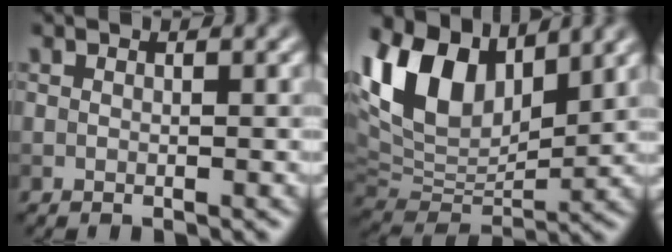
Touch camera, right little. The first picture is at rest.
{"total": 11.5, "force": [5.4, 6.6, 7.7], "torque": [-0.168, 0.017, 0.100]}